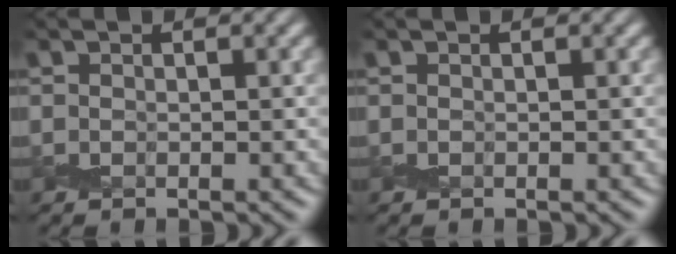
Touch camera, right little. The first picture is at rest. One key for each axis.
{"total": 0.0}